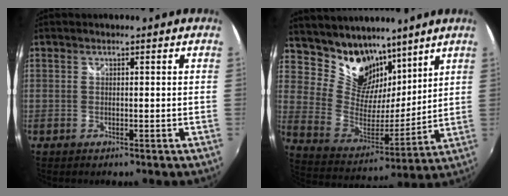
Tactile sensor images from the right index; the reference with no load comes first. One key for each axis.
{"total": 14.9, "fx": 10.9, "fy": 8.6, "fz": 5.5, "tx": -0.125, "ty": 0.003, "tz": 0.207}